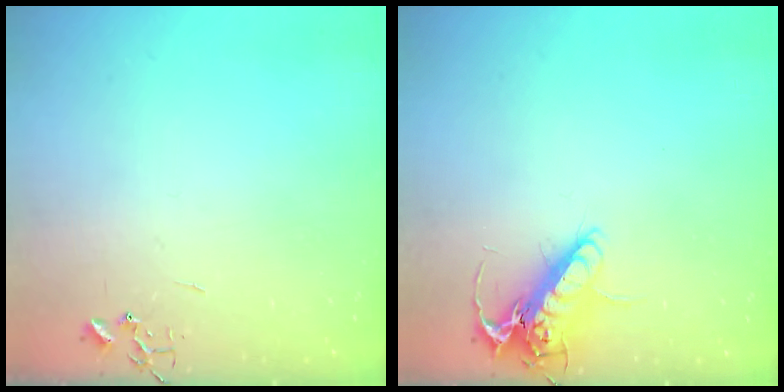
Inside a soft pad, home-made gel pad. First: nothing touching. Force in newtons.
{"total": 14.2, "press": 14.0, "slide": 2.2}